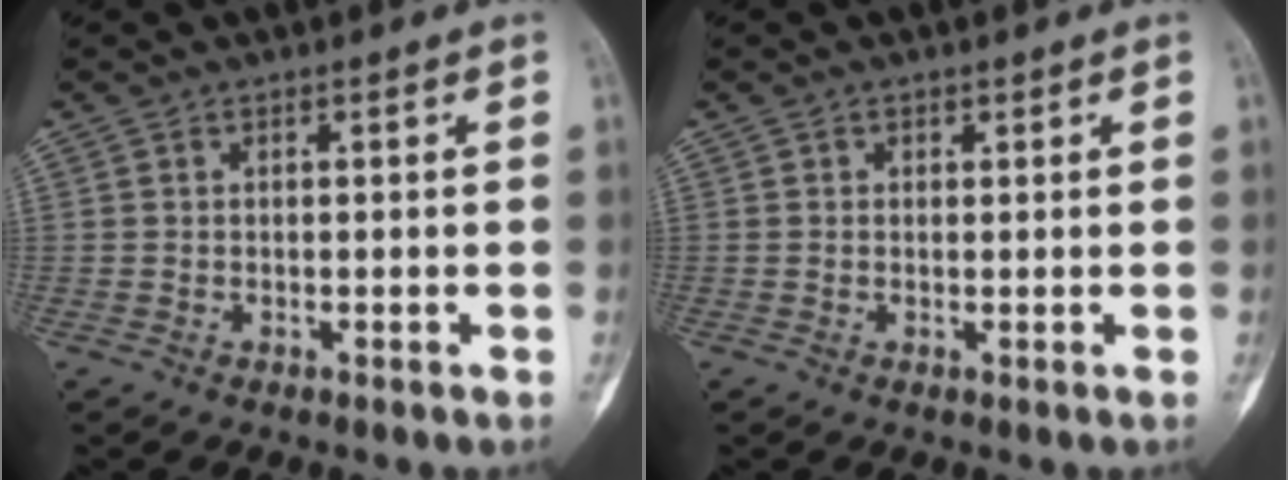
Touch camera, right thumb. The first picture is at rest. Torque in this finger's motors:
{"motor_torque": [-0.59, 0.31, 0.19, 0.06, 0.04]}